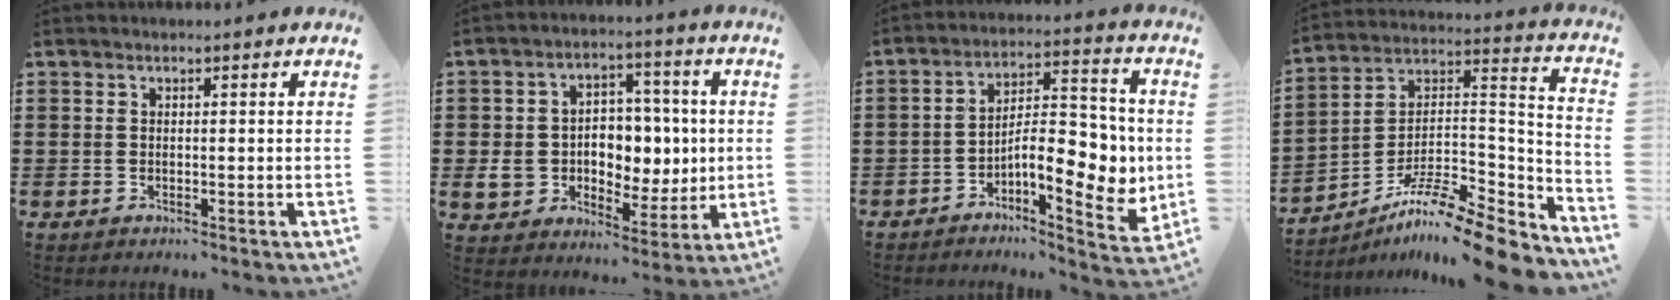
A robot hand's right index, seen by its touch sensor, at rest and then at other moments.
{"total": 8.5, "force": [0.3, 7.4, 4.2], "torque": [-0.091, 0.014, 0.011]}
{"total": 10.5, "force": [-1.7, 4.5, 9.4], "torque": [-0.123, -0.014, -0.032]}
{"total": 12.3, "force": [-10.1, 1.6, 6.7], "torque": [-0.113, 0.013, -0.197]}